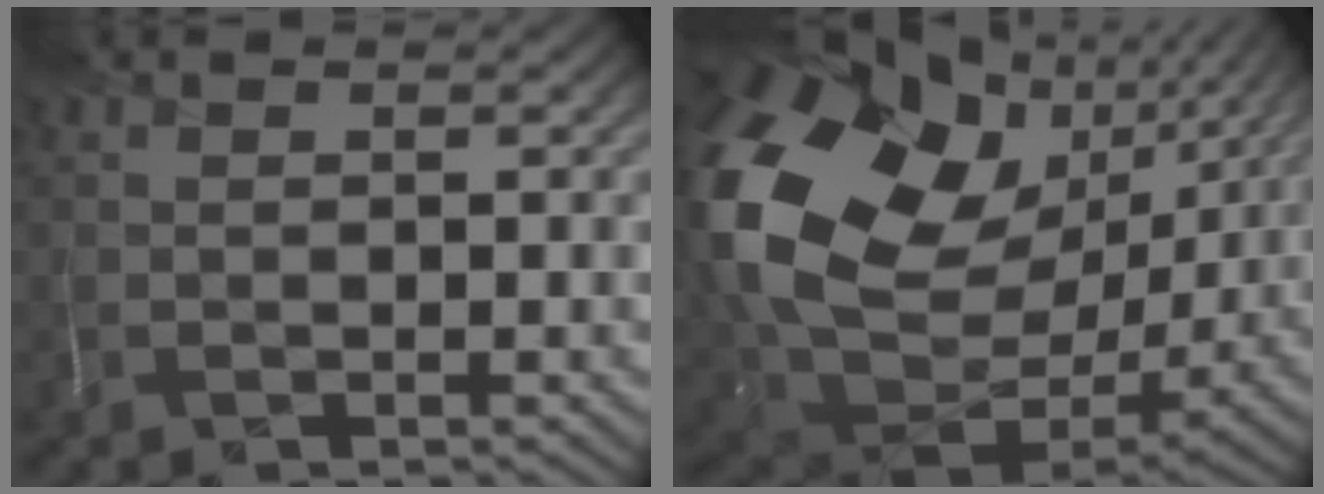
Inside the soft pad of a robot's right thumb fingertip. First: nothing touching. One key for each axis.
{"total": 22.8, "fx": 5.8, "fy": 16.5, "fz": 14.6, "tx": -0.326, "ty": -0.028, "tz": 0.144}